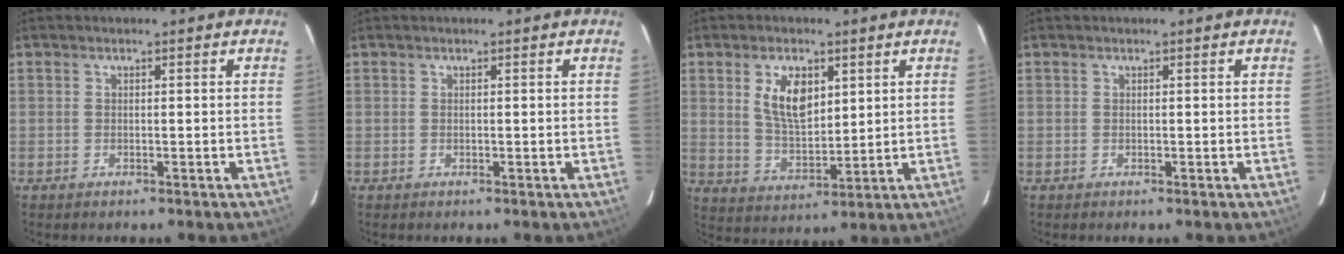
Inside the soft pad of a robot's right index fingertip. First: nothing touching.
{"total": 0.0}
{"total": 8.8, "force": [3.3, 4.5, 6.8], "torque": [-0.126, 0.004, 0.071]}
{"total": 0.0}